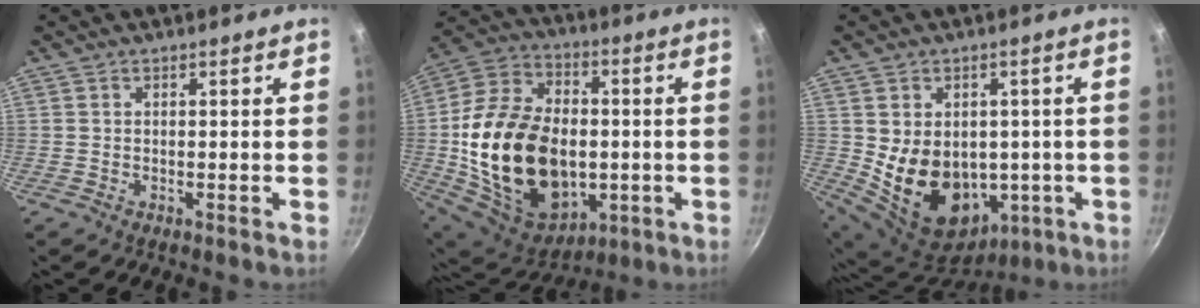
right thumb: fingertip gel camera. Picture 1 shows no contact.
{"total": 28.5, "force": [-2.4, 19.1, 21.1], "torque": [-0.365, 0.012, -0.027]}
{"total": 17.1, "force": [-0.9, 13.2, 10.9], "torque": [-0.173, -0.011, 0.021]}